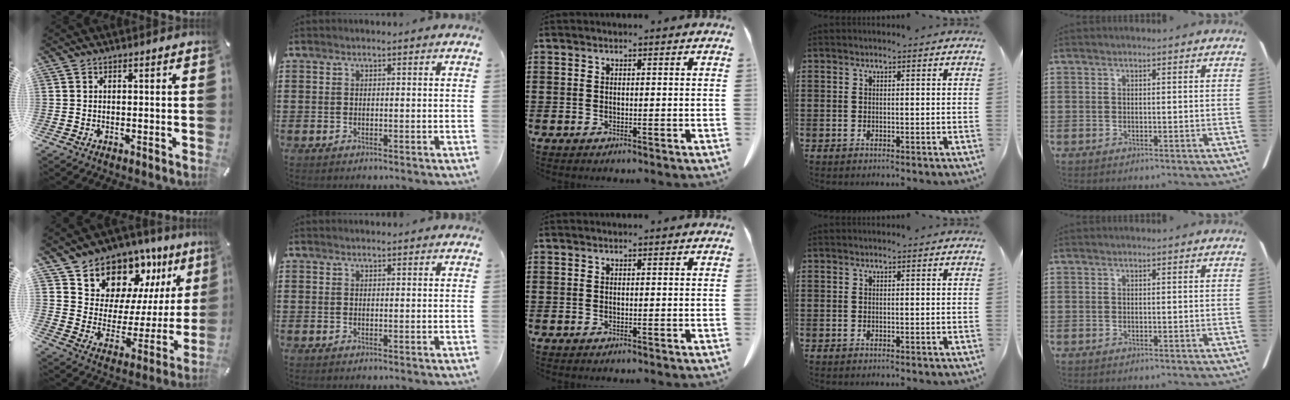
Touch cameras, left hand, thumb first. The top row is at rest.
{"thumb": {"total": 12.0, "force": [9.8, 7.1, 0.5], "torque": [-0.015, -0.111, 0.174]}, "index": {"total": 0.9, "force": [0.9, 0.1, 0.1], "torque": [-0.004, 0.000, 0.018]}}